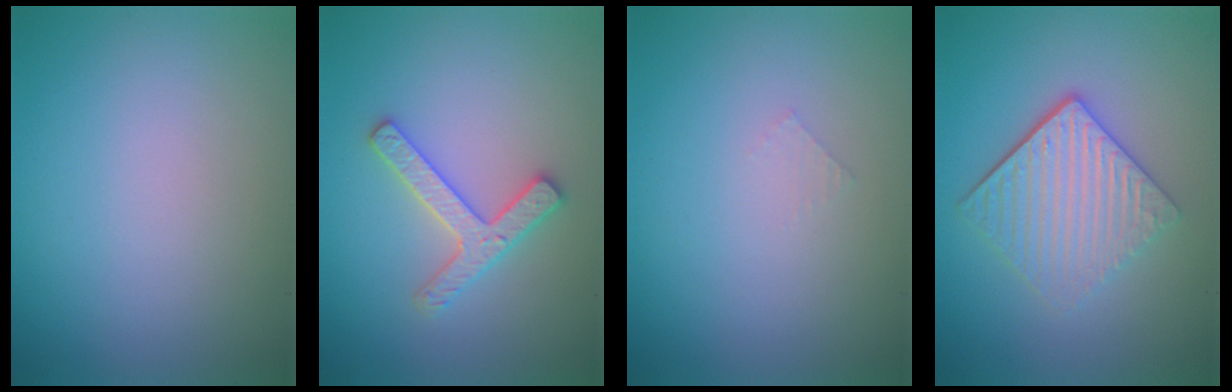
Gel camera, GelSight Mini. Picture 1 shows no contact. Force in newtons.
{"total": 2.9, "press": 2.8, "slide": 0.6}
{"total": 0.5, "press": 0.5, "slide": 0.1}
{"total": 4.8, "press": 3.6, "slide": 3.2}